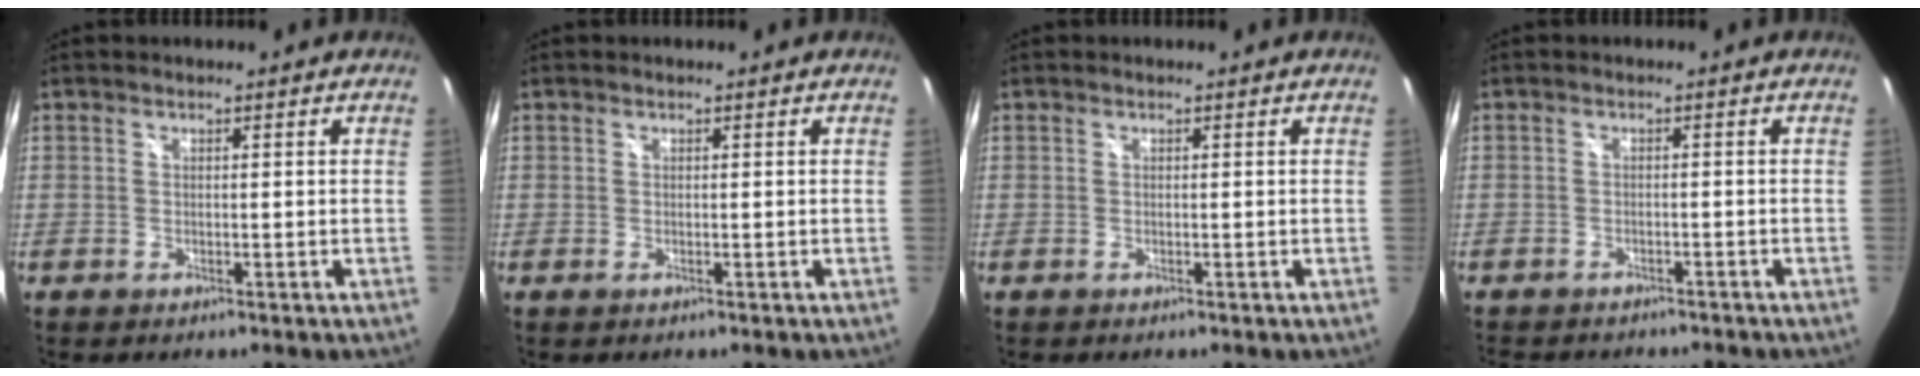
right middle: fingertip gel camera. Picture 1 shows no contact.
{"total": 0.0}
{"total": 0.0}
{"total": 5.1, "force": [-4.4, 2.0, 1.3], "torque": [-0.036, 0.000, -0.063]}